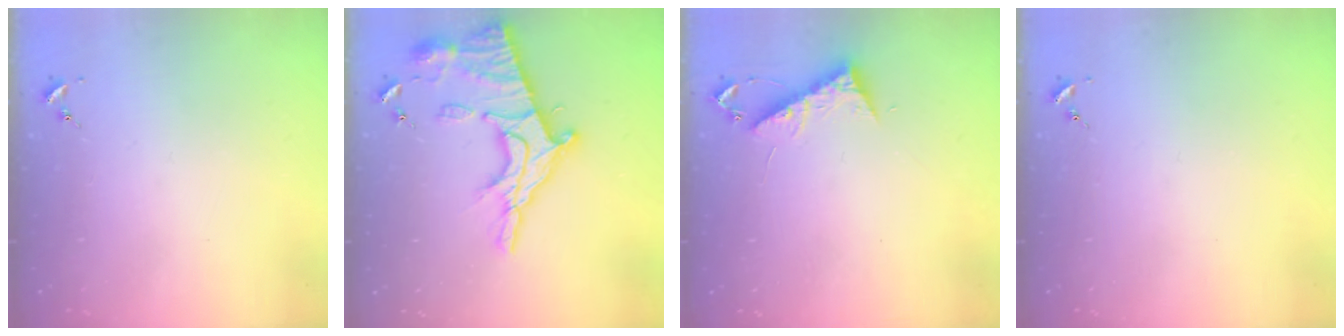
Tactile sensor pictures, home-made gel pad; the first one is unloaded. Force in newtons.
{"total": 19.8, "press": 19.8, "slide": 1.8}
{"total": 7.7, "press": 7.6, "slide": 0.6}
{"total": 0.0}